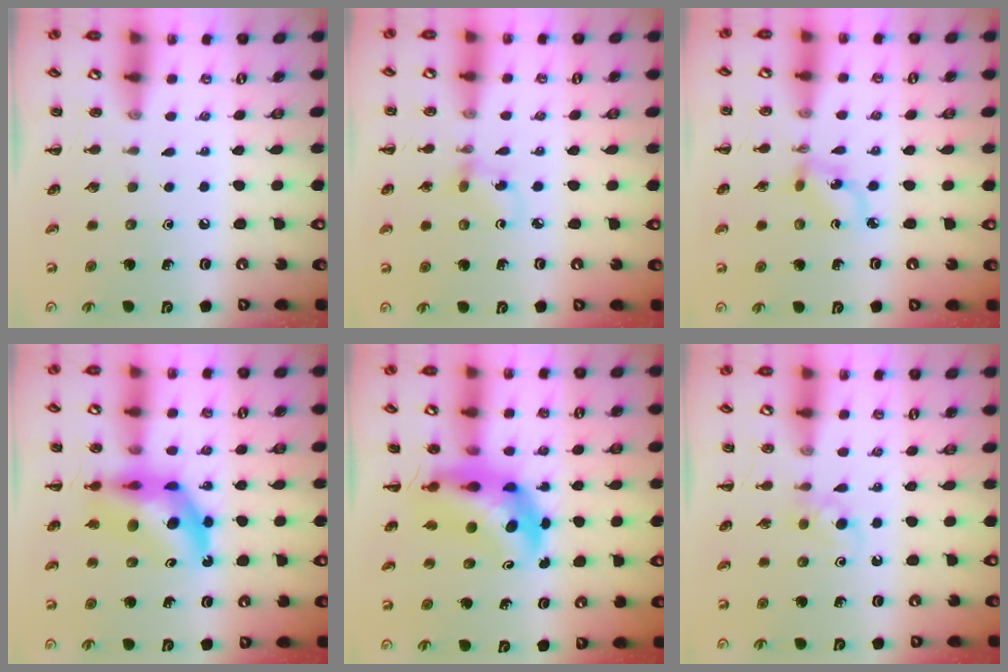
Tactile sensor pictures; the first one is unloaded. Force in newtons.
{"total": 3.2, "press": 3.0, "slide": 1.2}
{"total": 2.0, "press": 2.0, "slide": 0.5}
{"total": 10.3, "press": 9.8, "slide": 3.2}
{"total": 7.0, "press": 6.8, "slide": 1.8}
{"total": 3.7, "press": 3.3, "slide": 1.6}